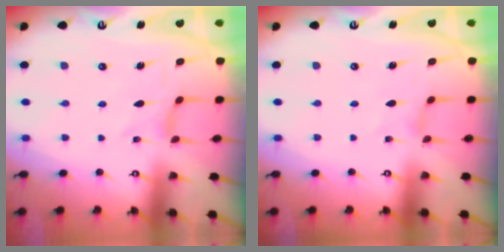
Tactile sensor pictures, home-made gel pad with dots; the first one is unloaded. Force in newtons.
{"total": 0.0}